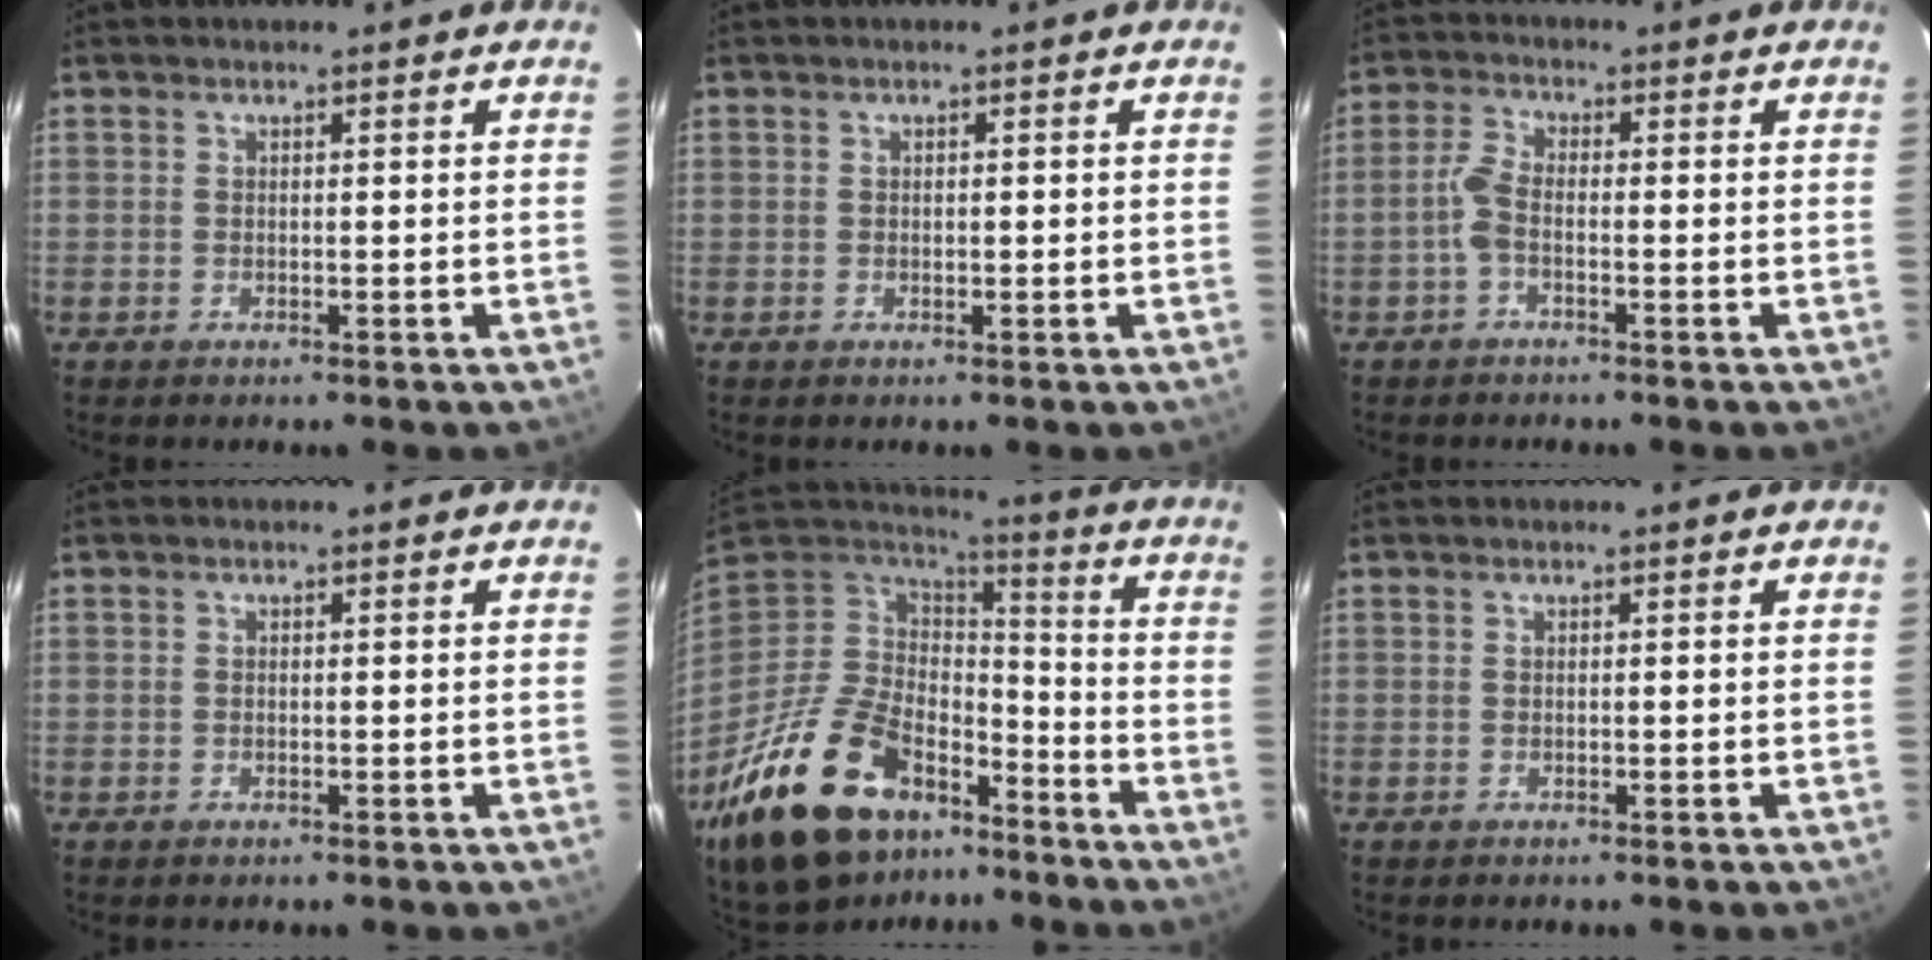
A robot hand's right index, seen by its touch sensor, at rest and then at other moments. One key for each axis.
{"total": 0.5, "fx": 0.0, "fy": 0.3, "fz": 0.5, "tx": -0.008, "ty": 0.003, "tz": 0.000}
{"total": 3.0, "fx": -1.4, "fy": 1.1, "fz": 2.4, "tx": -0.061, "ty": 0.010, "tz": -0.030}
{"total": 0.0}
{"total": 27.9, "fx": -17.1, "fy": 15.2, "fz": 15.9, "tx": -0.330, "ty": -0.009, "tz": -0.266}
{"total": 0.0}